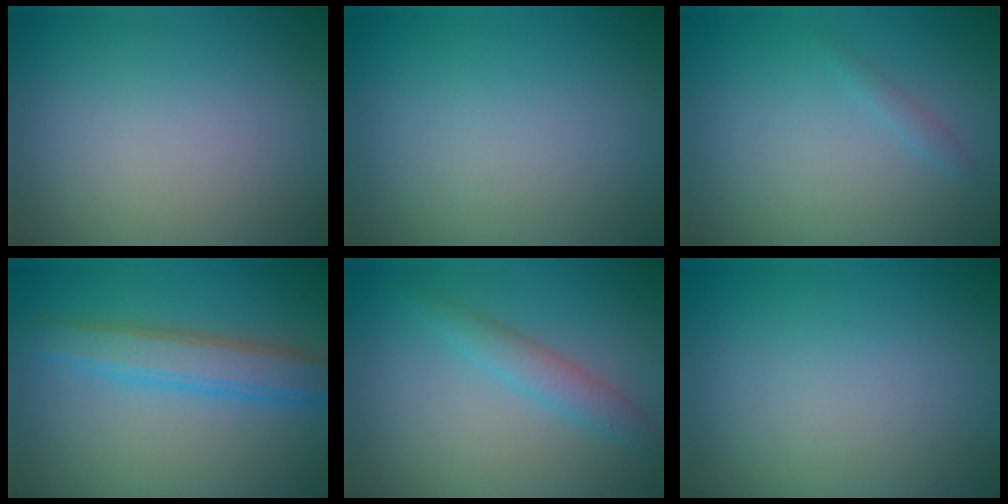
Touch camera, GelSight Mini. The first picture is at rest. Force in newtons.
{"total": 0.0}
{"total": 0.7, "press": 0.7, "slide": 0.0}
{"total": 4.2, "press": 4.2, "slide": 0.1}
{"total": 2.3, "press": 2.3, "slide": 0.1}
{"total": 0.0}